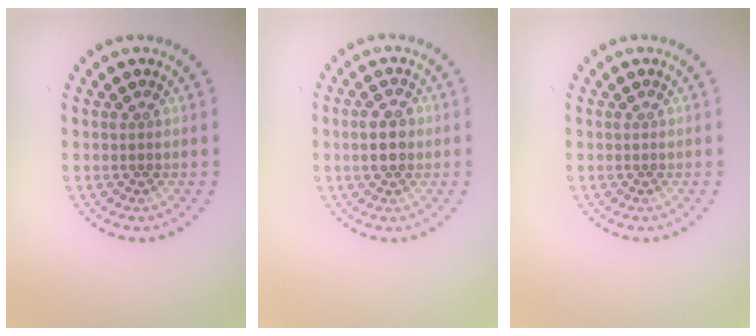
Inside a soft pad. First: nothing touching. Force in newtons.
{"total": 2.6, "press": 2.6, "slide": 0.2}
{"total": 0.0}